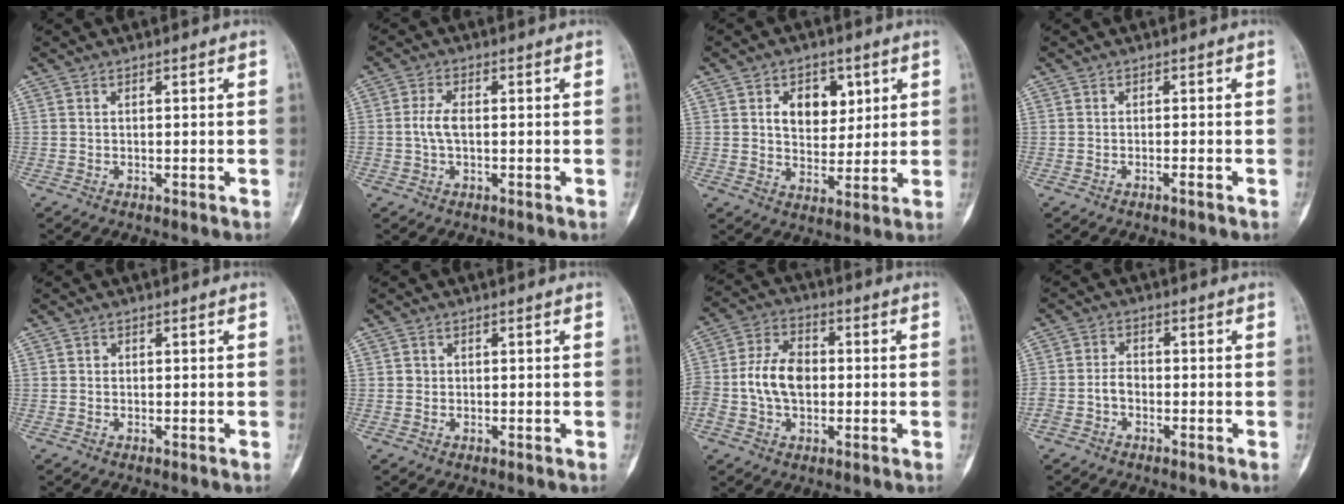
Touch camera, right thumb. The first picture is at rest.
{"total": 3.6, "force": [-0.2, 1.8, 3.1], "torque": [-0.069, 0.007, -0.006]}
{"total": 8.7, "force": [2.9, 6.1, 5.5], "torque": [-0.044, -0.013, 0.048]}
{"total": 0.8, "force": [-0.6, -0.1, 0.6], "torque": [-0.013, 0.003, -0.009]}
{"total": 0.5, "force": [0.0, 0.5, 0.1], "torque": [0.002, 0.002, -0.001]}
{"total": 0.8, "force": [0.0, 0.8, 0.1], "torque": [0.004, 0.003, 0.001]}
{"total": 9.9, "force": [-0.7, 6.7, 7.2], "torque": [-0.127, 0.026, -0.019]}
{"total": 3.3, "force": [-1.3, 2.3, 2.0], "torque": [-0.038, 0.013, -0.027]}